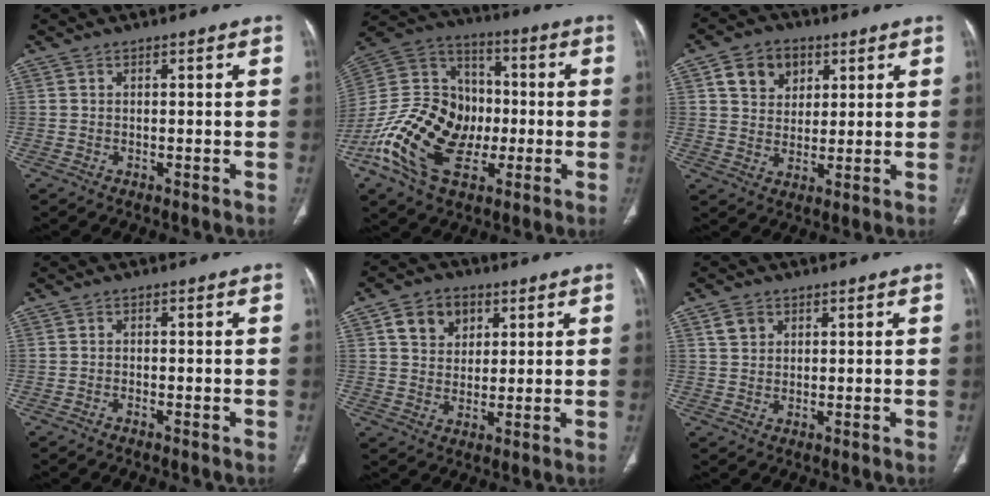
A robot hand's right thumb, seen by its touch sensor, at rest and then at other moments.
{"total": 21.9, "force": [-6.5, 15.2, 14.3], "torque": [-0.257, 0.037, -0.117]}
{"total": 8.6, "force": [3.5, 6.7, 4.0], "torque": [-0.031, -0.011, 0.060]}
{"total": 0.6, "force": [-0.6, 0.1, 0.3], "torque": [-0.008, 0.004, -0.012]}
{"total": 7.8, "force": [3.2, 6.0, 3.7], "torque": [-0.027, -0.010, 0.053]}
{"total": 3.0, "force": [1.5, 2.3, 1.2], "torque": [-0.013, -0.004, 0.030]}